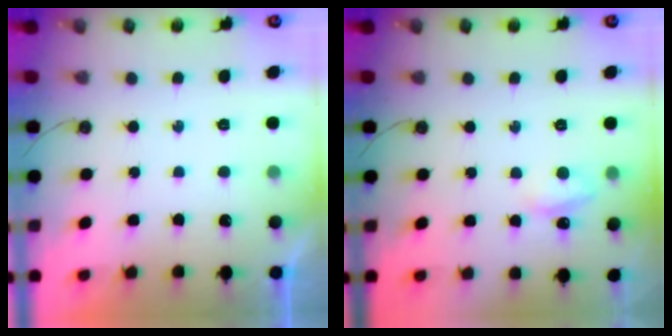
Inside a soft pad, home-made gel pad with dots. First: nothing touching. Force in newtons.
{"total": 6.7, "press": 6.6, "slide": 0.8}